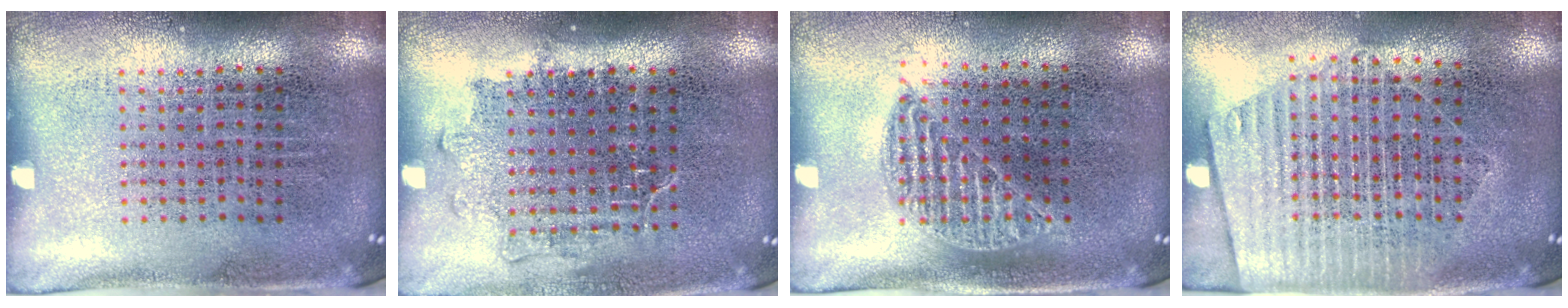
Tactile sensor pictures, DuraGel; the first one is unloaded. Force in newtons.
{"total": 1.2, "press": 1.1, "slide": 0.6}
{"total": 0.8, "press": 0.8, "slide": 0.4}
{"total": 1.6, "press": 1.5, "slide": 0.7}